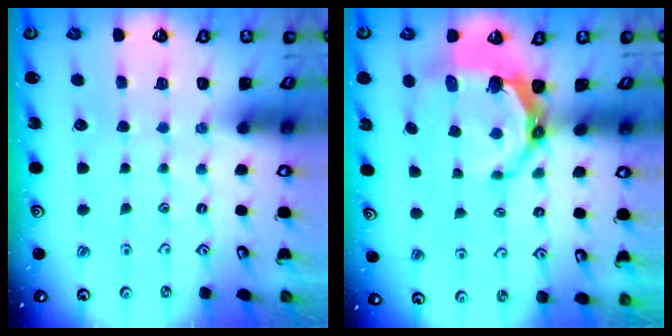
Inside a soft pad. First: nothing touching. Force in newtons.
{"total": 6.4, "press": 5.0, "slide": 4.0}